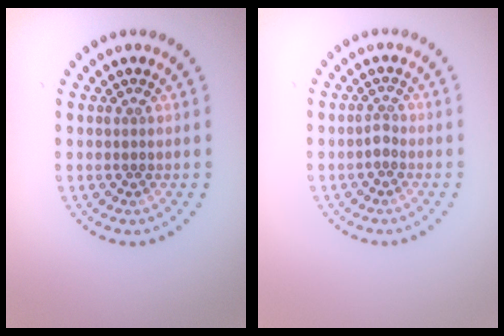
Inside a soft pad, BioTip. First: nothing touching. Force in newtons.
{"total": 0.9, "press": 0.6, "slide": 0.7}